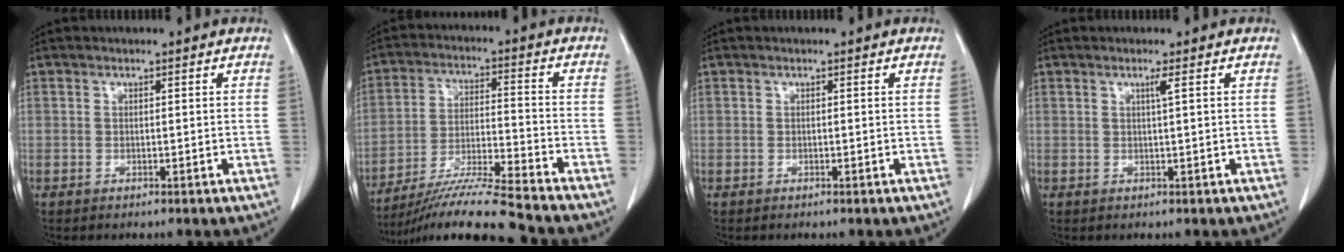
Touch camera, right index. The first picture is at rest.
{"total": 13.5, "force": [-12.1, -2.2, 5.6], "torque": [-0.091, -0.014, -0.211]}
{"total": 0.0}
{"total": 1.1, "force": [0.5, -0.4, 1.0], "torque": [-0.023, -0.003, 0.011]}